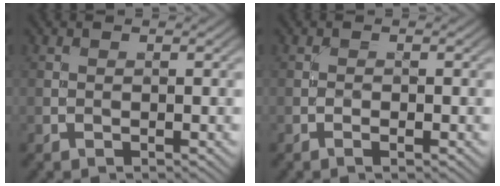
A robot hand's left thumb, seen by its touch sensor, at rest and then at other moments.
{"total": 0.8, "force": [-0.4, 0.2, 0.6], "torque": [-0.012, 0.001, -0.009]}